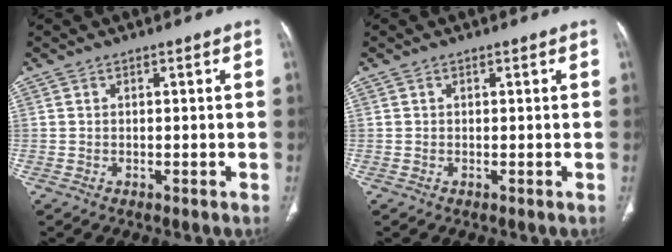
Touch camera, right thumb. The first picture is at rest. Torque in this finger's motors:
{"motor_torque": [0.01, -0.07, -0.58, 0.15, 0.08]}